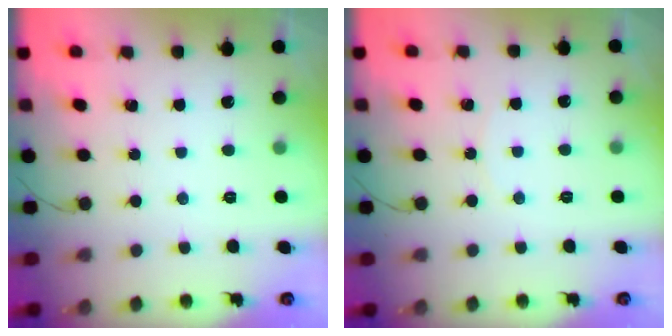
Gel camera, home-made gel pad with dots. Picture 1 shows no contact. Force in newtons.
{"total": 4.0, "press": 3.1, "slide": 2.4}